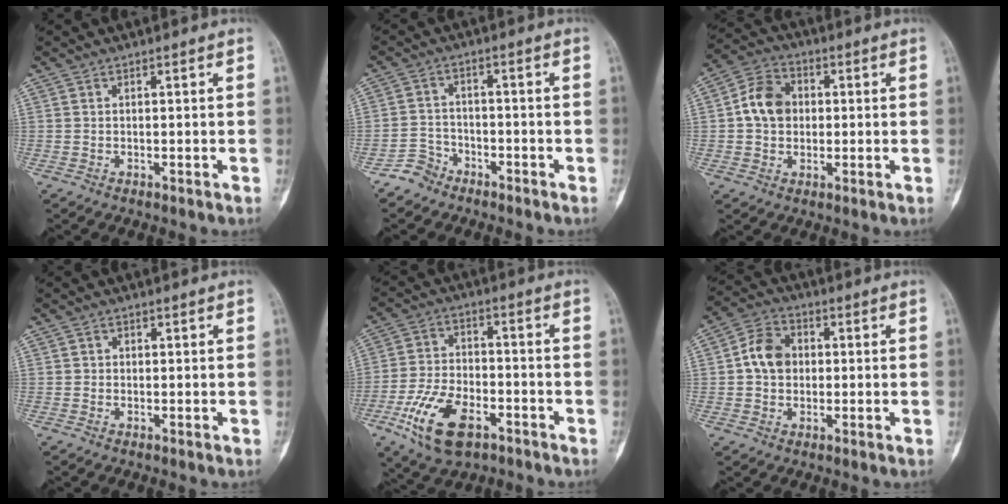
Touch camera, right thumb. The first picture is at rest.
{"total": 4.0, "force": [-3.3, 2.4, -0.3], "torque": [0.019, 0.023, -0.069]}
{"total": 8.6, "force": [0.6, 6.9, 5.1], "torque": [-0.075, 0.019, 0.002]}
{"total": 0.7, "force": [0.1, 0.7, 0.2], "torque": [0.005, 0.003, -0.002]}
{"total": 14.0, "force": [-6.7, 7.3, 9.8], "torque": [-0.182, 0.018, -0.121]}
{"total": 7.6, "force": [0.4, 6.1, 4.6], "torque": [-0.067, 0.017, -0.001]}